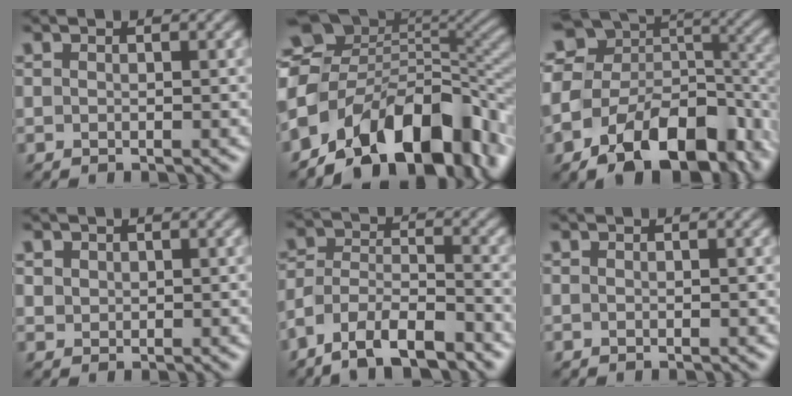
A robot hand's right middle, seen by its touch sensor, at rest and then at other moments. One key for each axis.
{"total": 15.3, "fx": -7.3, "fy": 8.8, "fz": 10.1, "tx": -0.160, "ty": 0.007, "tz": -0.126}
{"total": 15.8, "fx": -5.6, "fy": 9.8, "fz": 11.0, "tx": -0.190, "ty": -0.030, "tz": -0.041}
{"total": 1.1, "fx": 0.7, "fy": 0.8, "fz": 0.0, "tx": -0.003, "ty": 0.000, "tz": 0.013}
{"total": 7.4, "fx": -5.9, "fy": 2.6, "fz": 3.7, "tx": -0.063, "ty": 0.005, "tz": -0.113}
{"total": 0.0}